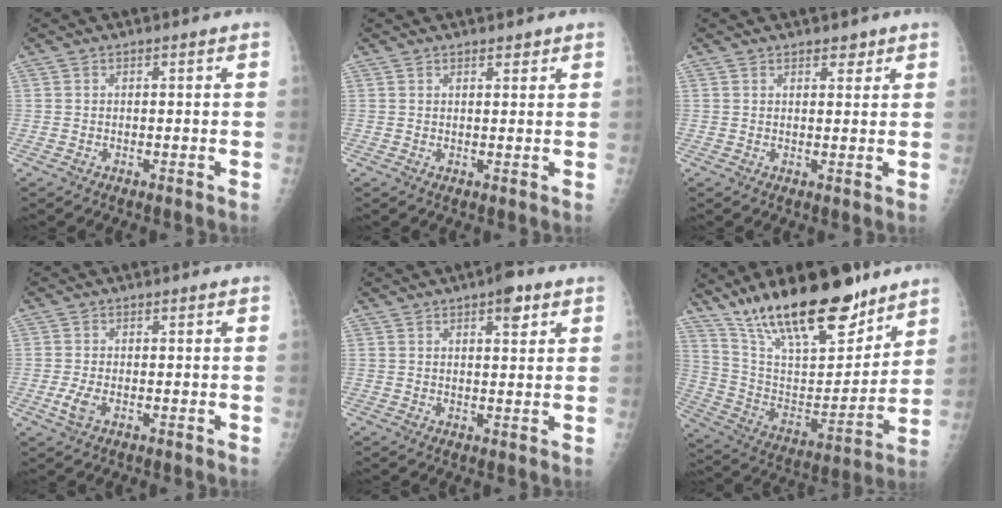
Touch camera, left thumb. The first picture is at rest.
{"total": 1.5, "force": [1.2, 0.7, 0.6], "torque": [-0.001, -0.008, 0.016]}
{"total": 2.1, "force": [1.6, 1.1, 0.9], "torque": [0.004, -0.009, 0.019]}
{"total": 2.6, "force": [-0.6, 1.4, 2.2], "torque": [-0.055, -0.006, -0.014]}
{"total": 4.7, "force": [2.7, 1.8, 3.5], "torque": [-0.037, -0.010, 0.033]}
{"total": 26.5, "force": [19.0, 9.3, 16.0], "torque": [-0.234, -0.073, 0.326]}